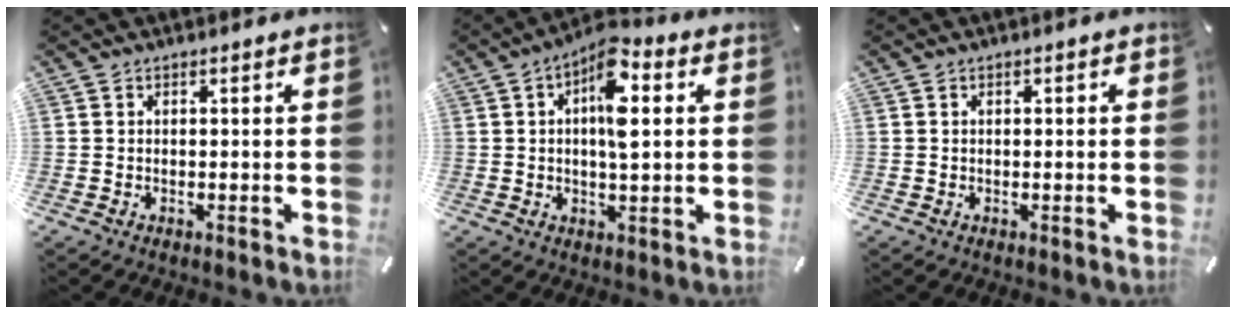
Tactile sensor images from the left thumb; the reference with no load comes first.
{"total": 9.7, "force": [2.7, 4.0, 8.4], "torque": [-0.137, -0.009, 0.039]}
{"total": 0.6, "force": [-0.1, 0.5, 0.4], "torque": [-0.007, 0.003, -0.003]}